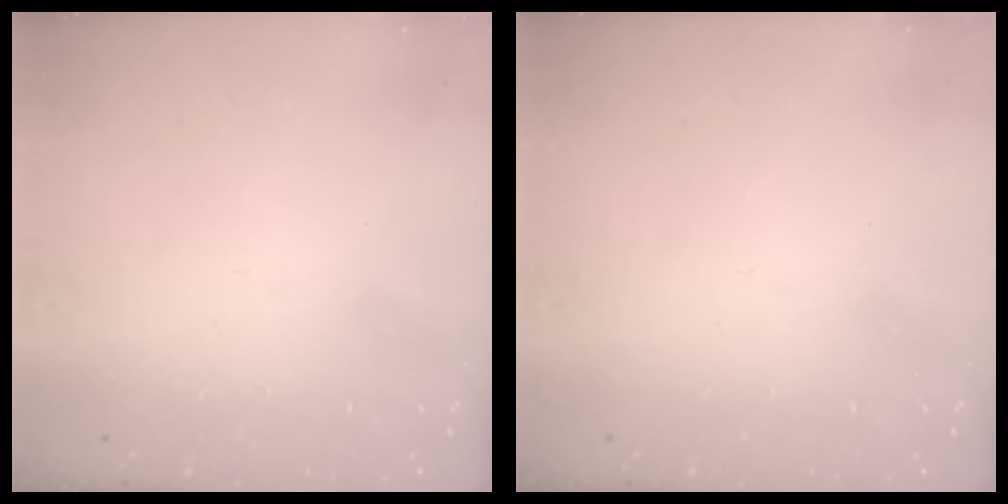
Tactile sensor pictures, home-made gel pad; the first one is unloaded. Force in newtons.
{"total": 0.0}